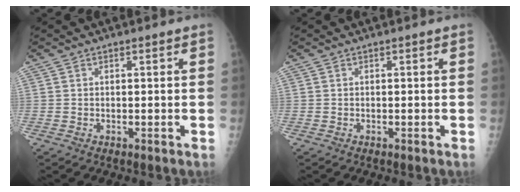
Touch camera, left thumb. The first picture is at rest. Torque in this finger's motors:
{"motor_torque": [0.00, 0.00, -0.04, -0.05, 0.00]}